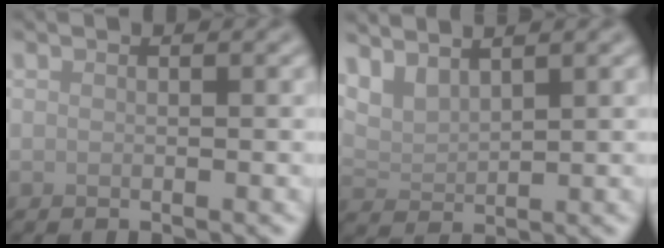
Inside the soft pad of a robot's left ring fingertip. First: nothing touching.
{"total": 2.7, "force": [2.4, 0.7, 1.1], "torque": [-0.029, 0.002, 0.054]}